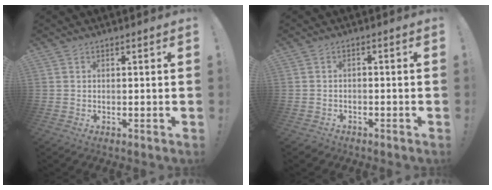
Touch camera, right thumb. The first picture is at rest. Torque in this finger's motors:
{"motor_torque": [-0.29, -0.33, 0.09, -0.06, 0.01]}